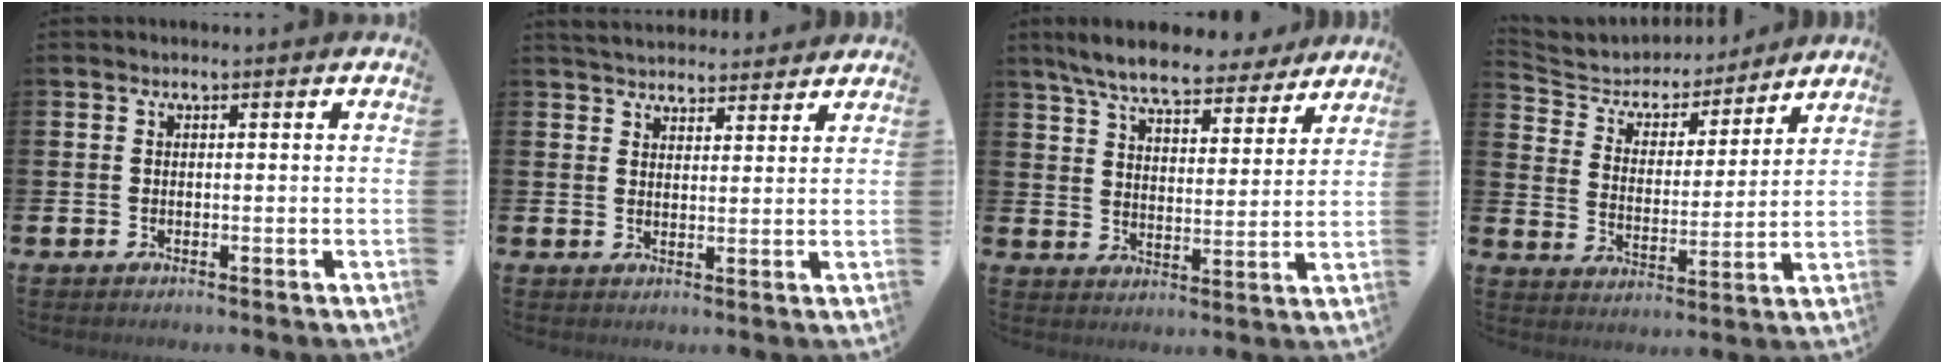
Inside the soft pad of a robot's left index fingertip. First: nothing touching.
{"total": 4.1, "force": [4.0, 0.9, 0.0], "torque": [-0.009, -0.019, 0.073]}
{"total": 8.4, "force": [7.6, 1.7, 3.0], "torque": [-0.085, -0.037, 0.135]}
{"total": 5.4, "force": [4.9, 2.1, 0.6], "torque": [-0.045, -0.038, 0.079]}